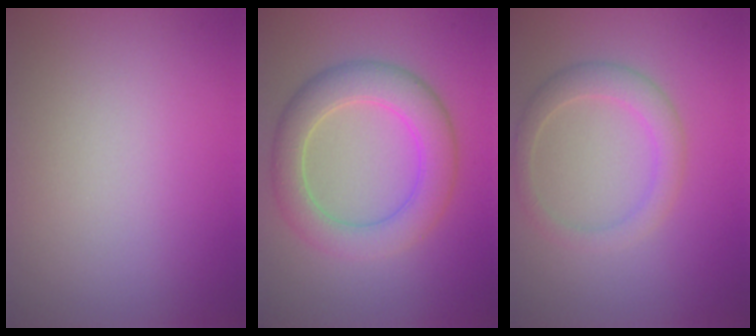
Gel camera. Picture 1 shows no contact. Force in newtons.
{"total": 5.6, "press": 5.6, "slide": 0.3}
{"total": 2.7, "press": 2.7, "slide": 0.2}